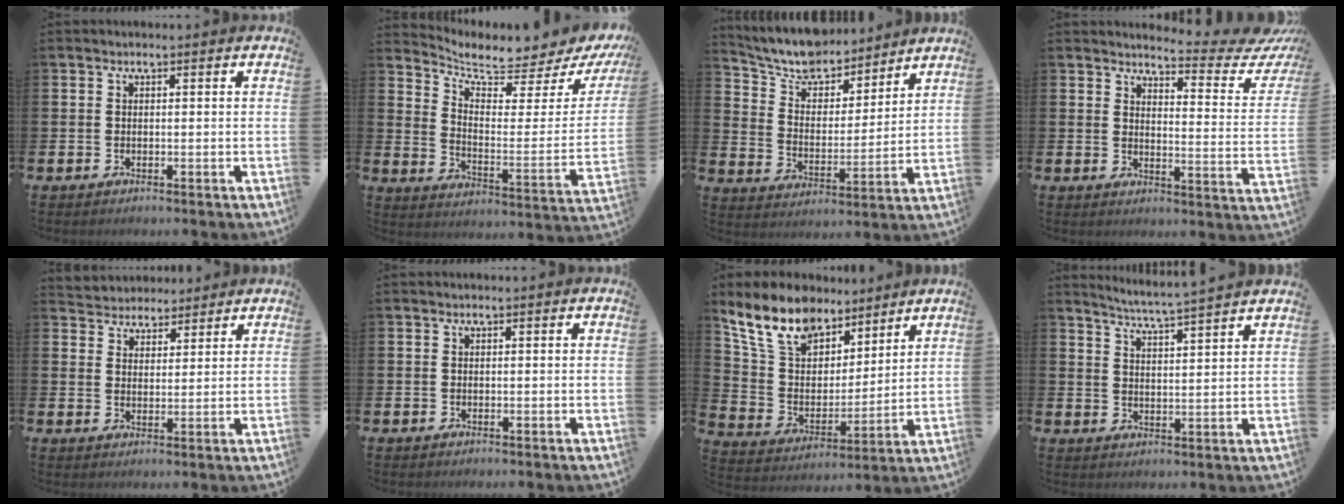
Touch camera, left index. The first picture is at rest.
{"total": 6.5, "force": [6.3, 1.0, 1.3], "torque": [-0.049, -0.064, 0.102]}
{"total": 8.6, "force": [8.3, 2.2, 1.3], "torque": [-0.064, -0.061, 0.148]}
{"total": 4.4, "force": [4.2, 0.7, 1.4], "torque": [-0.027, -0.042, 0.061]}
{"total": 4.0, "force": [3.7, 1.2, -0.9], "torque": [-0.005, -0.016, 0.067]}
{"total": 0.0}
{"total": 11.2, "force": [9.5, 5.1, 3.2], "torque": [-0.122, -0.049, 0.178]}
{"total": 5.0, "force": [4.8, -1.0, 1.0], "torque": [-0.038, -0.033, 0.082]}